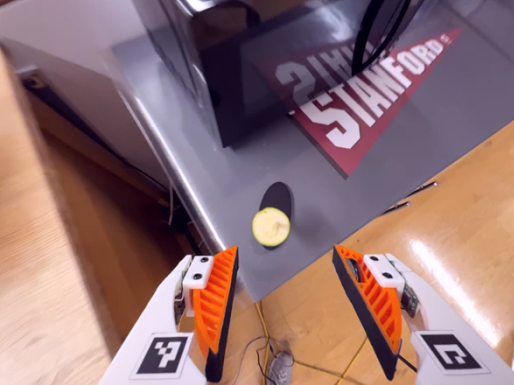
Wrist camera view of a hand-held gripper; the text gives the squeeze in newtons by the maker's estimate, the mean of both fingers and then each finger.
{"total": 1.0, "left": 1.5, "right": 0.4}